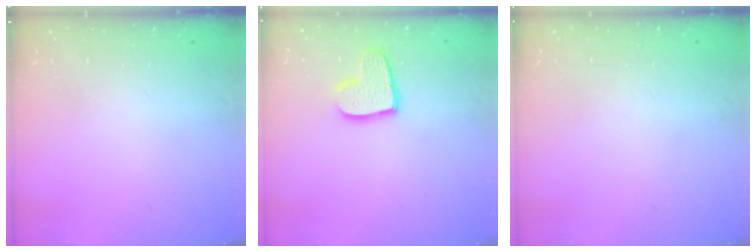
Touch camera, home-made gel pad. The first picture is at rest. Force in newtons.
{"total": 10.6, "press": 10.6, "slide": 0.8}
{"total": 0.0}